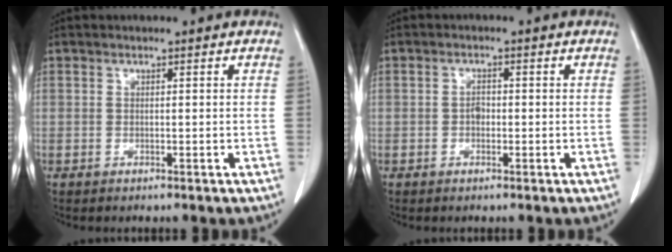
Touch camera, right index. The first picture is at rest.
{"total": 1.4, "force": [-0.3, 0.9, 1.1], "torque": [-0.018, 0.004, -0.006]}